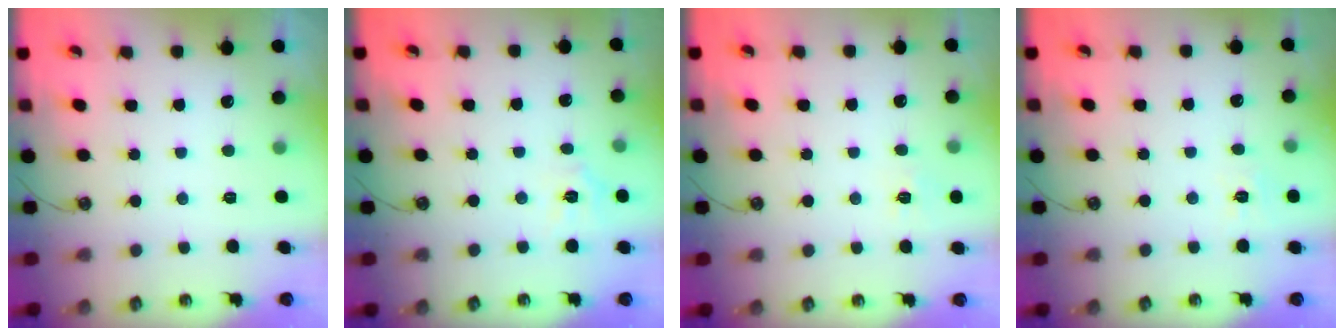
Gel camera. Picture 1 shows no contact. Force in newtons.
{"total": 5.5, "press": 5.4, "slide": 0.6}
{"total": 6.2, "press": 6.2, "slide": 0.7}
{"total": 5.5, "press": 5.5, "slide": 0.6}